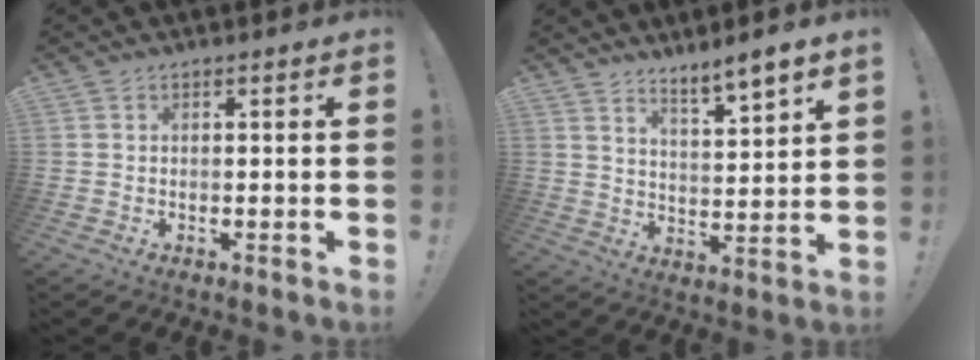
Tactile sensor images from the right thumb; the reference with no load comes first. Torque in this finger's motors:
{"motor_torque": [0.06, 0.23, 0.37, 0.57, 0.04]}